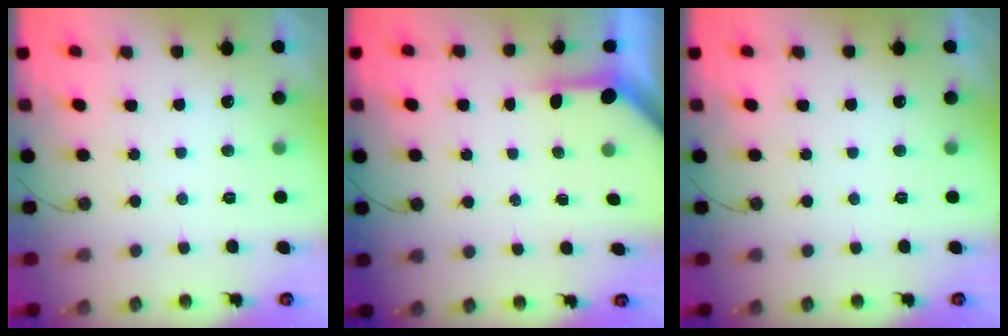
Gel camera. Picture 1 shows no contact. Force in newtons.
{"total": 3.3, "press": 3.2, "slide": 0.4}
{"total": 0.0}